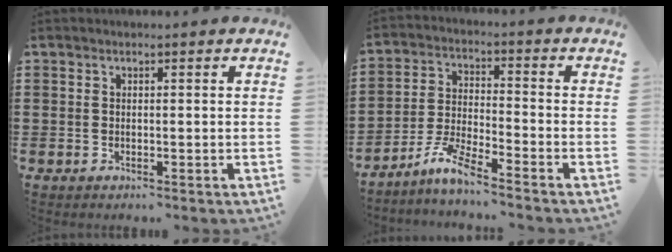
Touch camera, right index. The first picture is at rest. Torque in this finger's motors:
{"motor_torque": [-0.68, 0.80, -0.04, -0.01]}